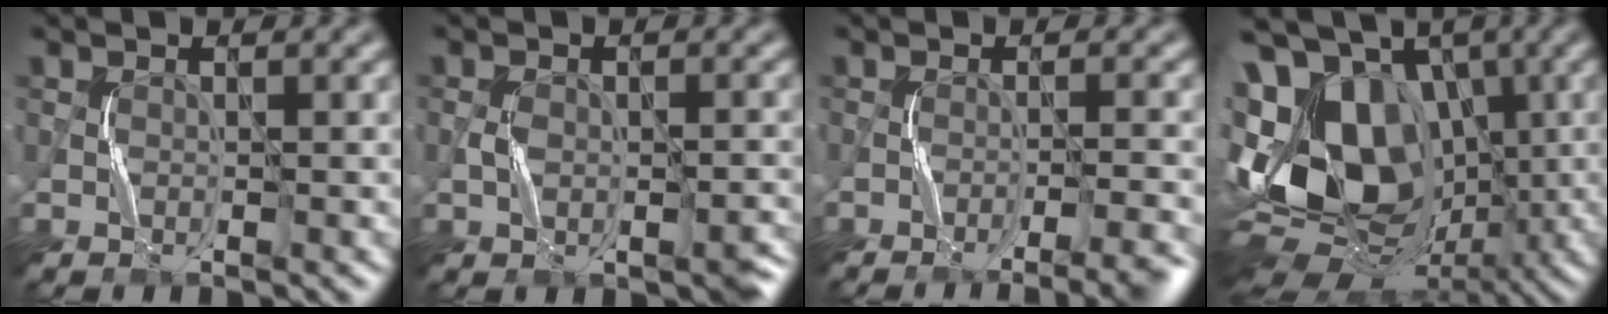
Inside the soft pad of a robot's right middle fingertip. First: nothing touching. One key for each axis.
{"total": 2.4, "fx": -0.8, "fy": 1.6, "fz": 1.6, "tx": -0.028, "ty": -0.001, "tz": -0.010}
{"total": 4.9, "fx": -3.3, "fy": 1.0, "fz": 3.6, "tx": -0.035, "ty": 0.012, "tz": -0.045}
{"total": 19.1, "fx": 0.1, "fy": 14.2, "fz": 12.8, "tx": -0.225, "ty": 0.024, "tz": -0.017}